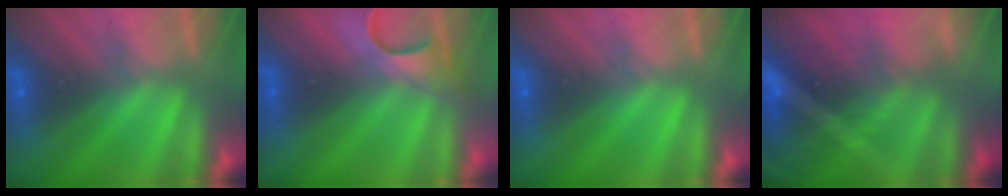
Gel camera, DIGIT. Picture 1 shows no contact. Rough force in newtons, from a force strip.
{"total": 3.9}
{"total": 0.0}
{"total": 7.0}